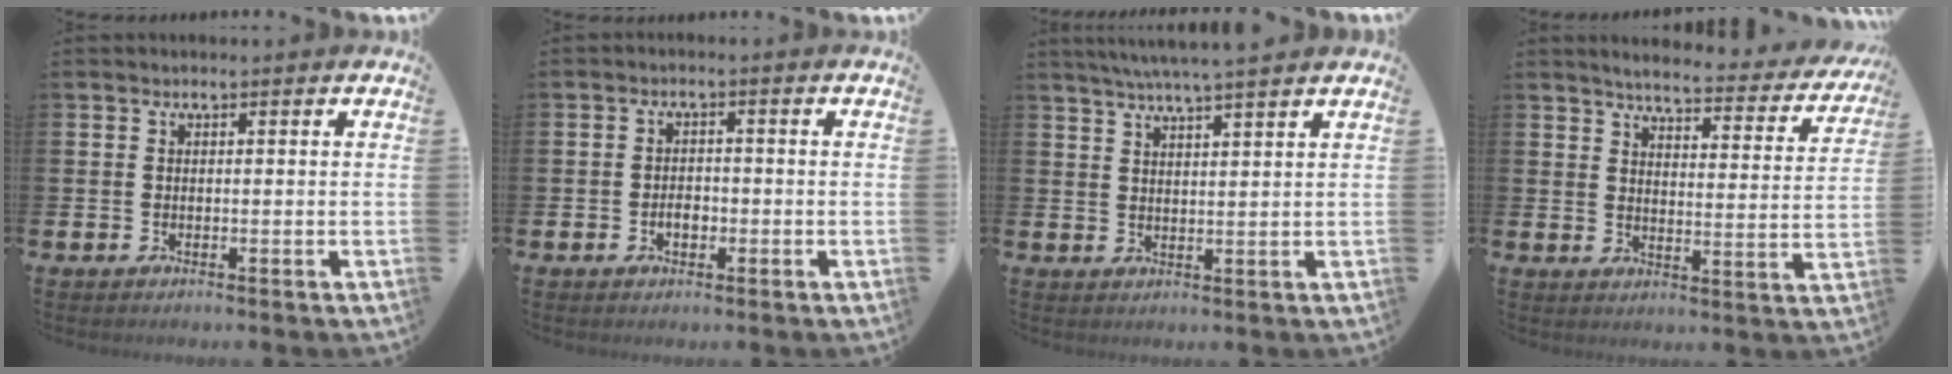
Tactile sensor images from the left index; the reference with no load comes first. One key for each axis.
{"total": 2.2, "fx": -0.7, "fy": 1.4, "fz": 1.5, "tx": -0.019, "ty": 0.000, "tz": -0.016}
{"total": 4.9, "fx": 4.6, "fy": -0.5, "fz": 1.5, "tx": -0.042, "ty": -0.014, "tz": 0.083}
{"total": 4.4, "fx": 4.2, "fy": 0.6, "fz": 1.4, "tx": -0.042, "ty": -0.030, "tz": 0.065}